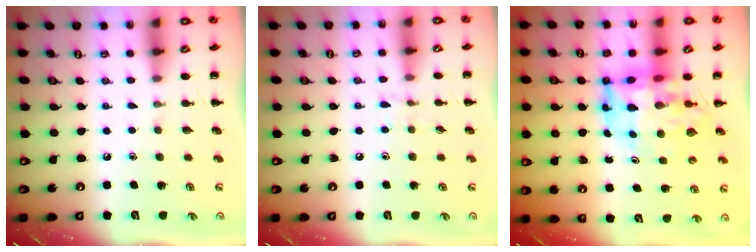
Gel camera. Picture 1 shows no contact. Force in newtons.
{"total": 6.0, "press": 5.6, "slide": 2.1}
{"total": 13.1, "press": 12.5, "slide": 4.1}